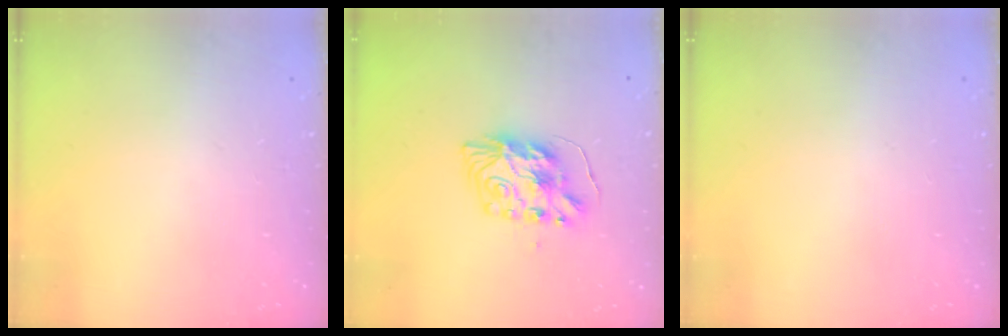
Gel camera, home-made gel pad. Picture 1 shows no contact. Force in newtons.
{"total": 9.5, "press": 9.5, "slide": 0.4}
{"total": 0.0}